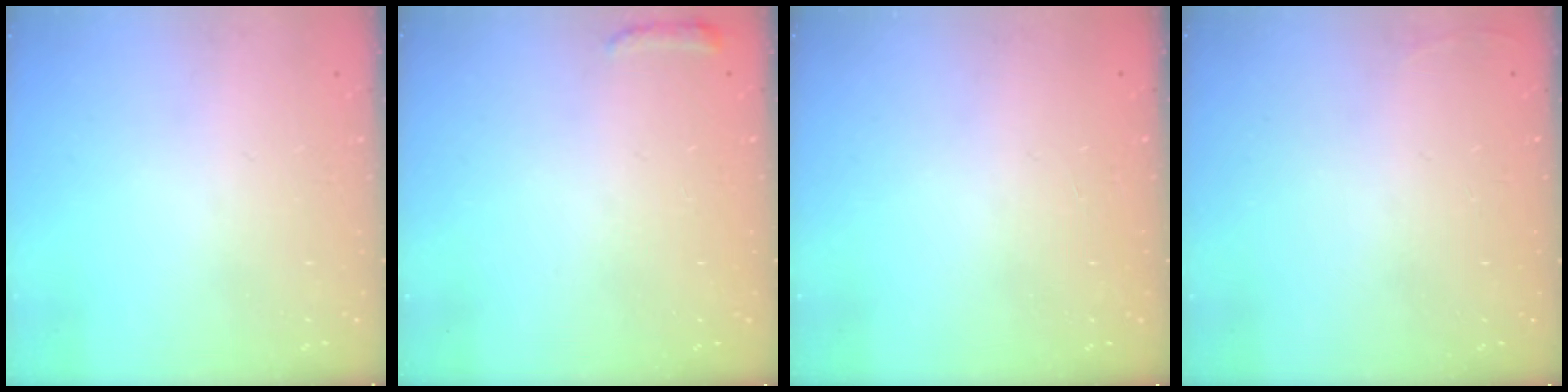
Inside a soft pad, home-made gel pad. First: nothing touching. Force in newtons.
{"total": 4.7, "press": 4.6, "slide": 0.9}
{"total": 0.9, "press": 0.0, "slide": 0.9}
{"total": 2.7, "press": 2.6, "slide": 1.0}